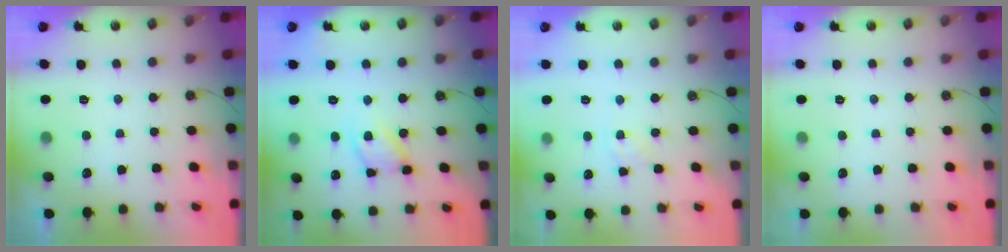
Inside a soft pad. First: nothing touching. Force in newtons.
{"total": 11.4, "press": 11.3, "slide": 0.9}
{"total": 2.1, "press": 2.1, "slide": 0.4}
{"total": 0.0}